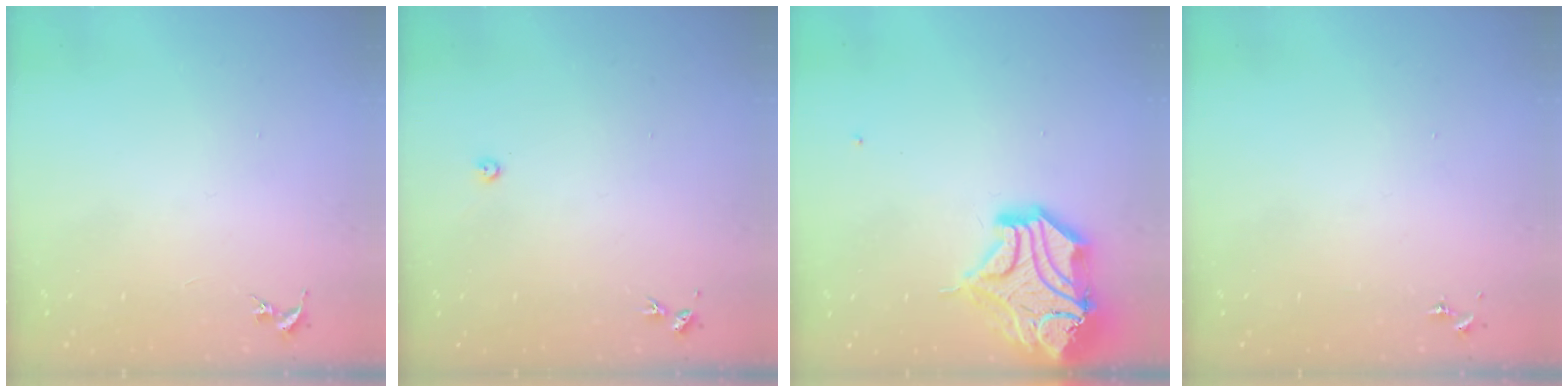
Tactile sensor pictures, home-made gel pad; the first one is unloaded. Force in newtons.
{"total": 2.2, "press": 2.2, "slide": 0.3}
{"total": 18.1, "press": 17.9, "slide": 2.5}
{"total": 0.0}